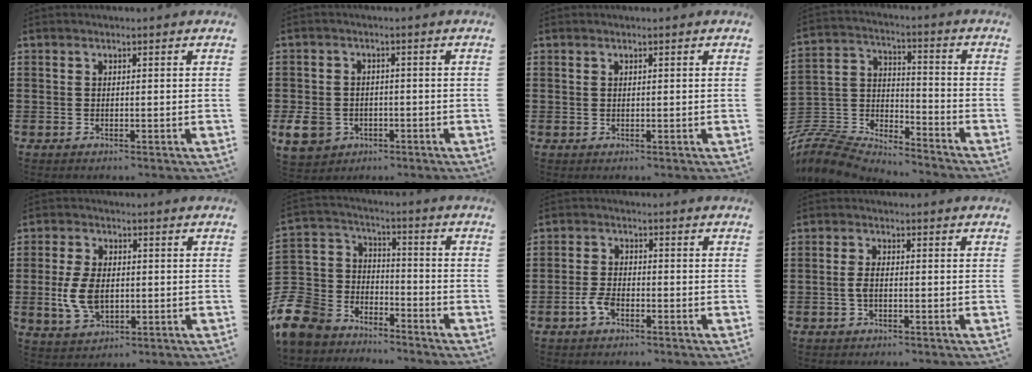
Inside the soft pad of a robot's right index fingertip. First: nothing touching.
{"total": 4.9, "force": [-2.3, 3.9, 1.9], "torque": [-0.073, -0.003, -0.051]}
{"total": 0.0}
{"total": 7.6, "force": [-7.3, 1.8, 1.2], "torque": [-0.050, -0.003, -0.154]}
{"total": 6.9, "force": [-0.5, 4.3, 5.3], "torque": [-0.136, -0.001, -0.017]}
{"total": 9.2, "force": [-6.4, 6.3, 1.8], "torque": [-0.089, 0.011, -0.130]}
{"total": 3.2, "force": [-1.7, 1.6, 2.1], "torque": [-0.060, -0.004, -0.038]}
{"total": 2.2, "force": [-0.7, 0.8, 1.9], "torque": [-0.044, -0.002, -0.017]}